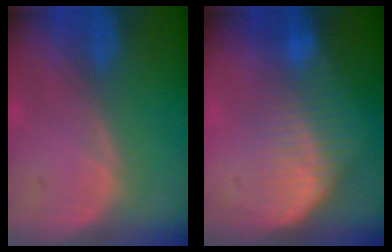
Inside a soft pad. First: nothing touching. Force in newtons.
{"total": 6.8, "press": 6.3, "slide": 2.5}